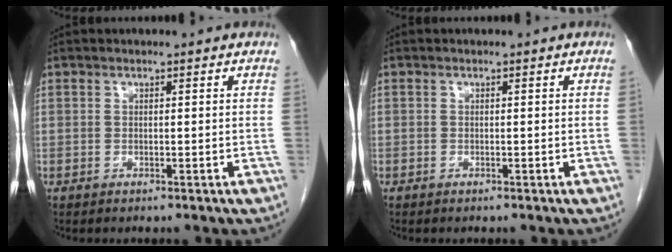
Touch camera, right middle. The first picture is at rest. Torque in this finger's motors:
{"motor_torque": [0.96, -1.18, -0.03, -0.21]}